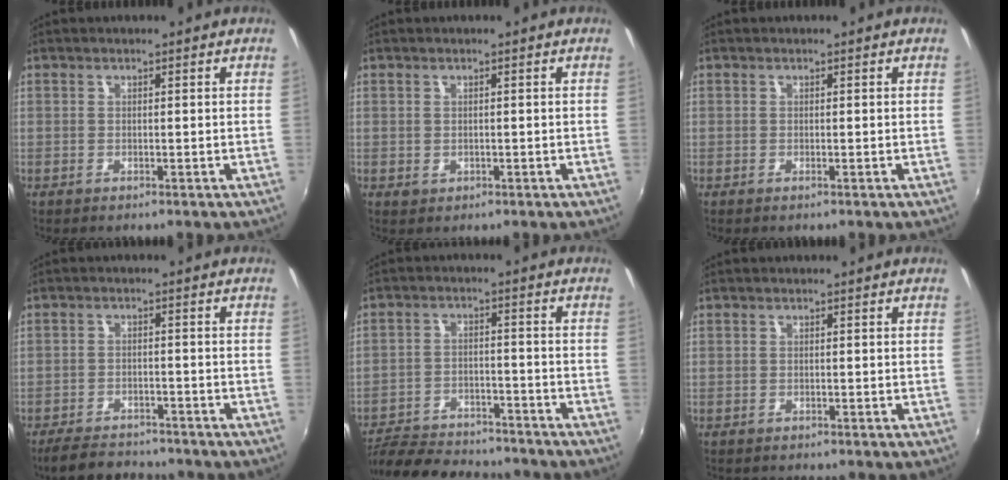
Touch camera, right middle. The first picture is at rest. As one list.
[{"total": 0.8, "force": [0.0, 0.7, 0.3], "torque": [-0.002, -0.001, 0.001]}, {"total": 0.0}, {"total": 8.6, "force": [-7.5, 2.9, 2.9], "torque": [-0.082, -0.008, -0.117]}, {"total": 16.3, "force": [-14.3, 4.9, 6.1], "torque": [-0.142, -0.006, -0.213]}, {"total": 0.6, "force": [-0.5, 0.3, -0.1], "torque": [-0.001, -0.001, -0.009]}]